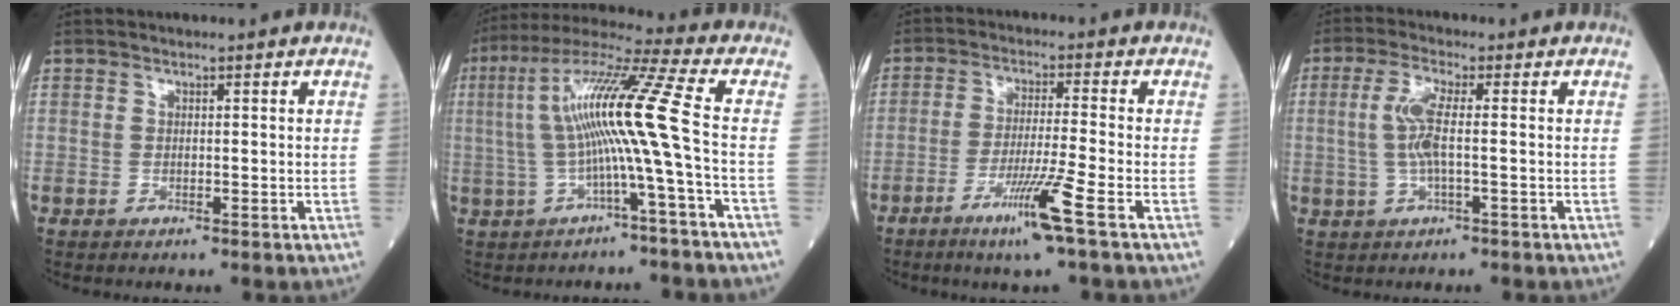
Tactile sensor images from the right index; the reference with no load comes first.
{"total": 13.0, "force": [-0.7, -1.6, 12.9], "torque": [-0.246, 0.033, -0.017]}
{"total": 7.8, "force": [-4.1, -1.4, 6.5], "torque": [-0.121, -0.021, -0.079]}
{"total": 4.8, "force": [0.2, 0.7, 4.7], "torque": [-0.105, 0.006, 0.003]}